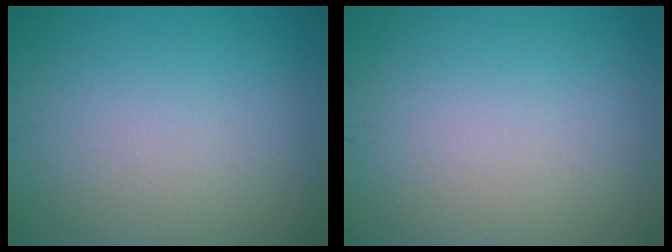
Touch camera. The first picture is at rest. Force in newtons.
{"total": 0.0}